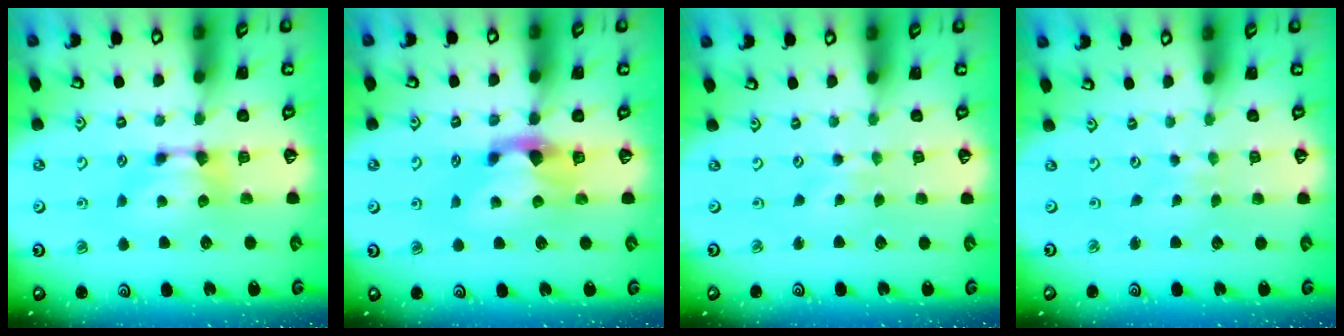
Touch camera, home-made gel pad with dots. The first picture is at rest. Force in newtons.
{"total": 2.1, "press": 1.7, "slide": 1.2}
{"total": 3.7, "press": 3.7, "slide": 0.2}
{"total": 6.1, "press": 6.1, "slide": 0.2}